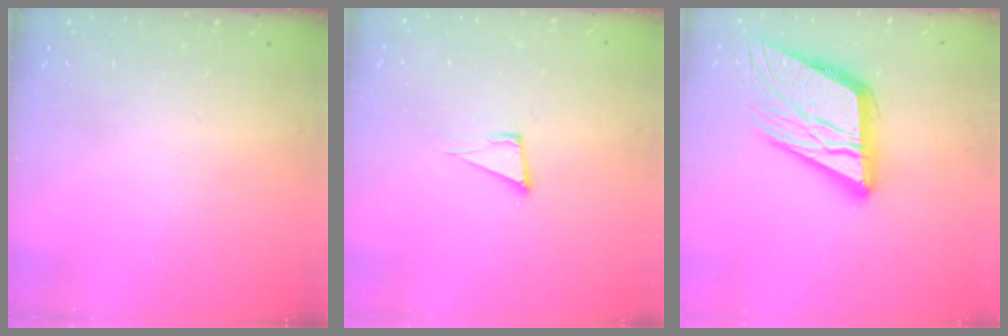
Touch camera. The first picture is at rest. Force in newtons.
{"total": 5.7, "press": 4.6, "slide": 3.2}
{"total": 20.0, "press": 19.7, "slide": 3.6}